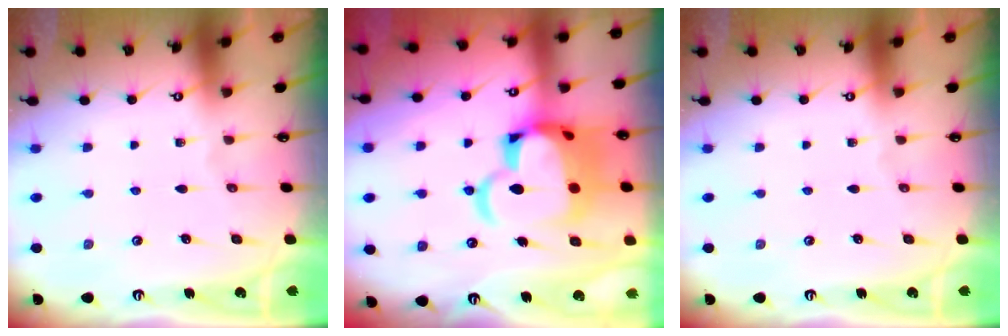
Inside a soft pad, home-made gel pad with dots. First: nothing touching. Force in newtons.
{"total": 15.2, "press": 15.1, "slide": 2.2}
{"total": 0.0}